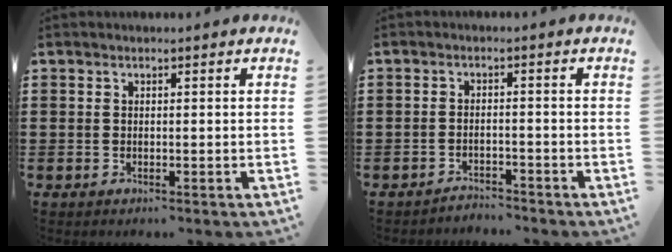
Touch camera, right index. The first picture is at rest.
{"total": 2.2, "force": [-2.2, 0.1, -0.2], "torque": [-0.005, 0.002, -0.049]}